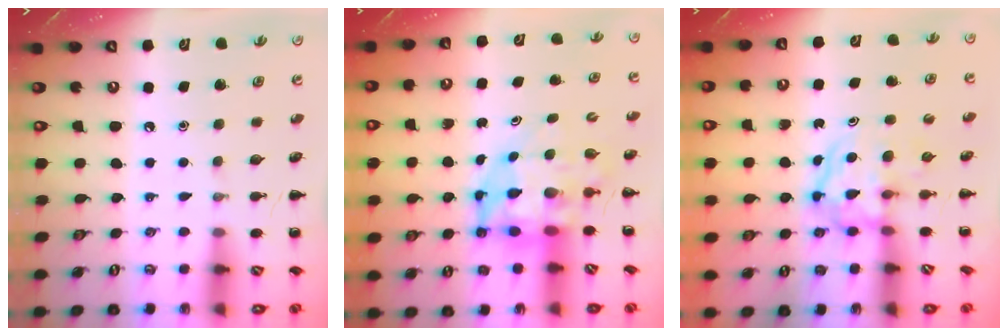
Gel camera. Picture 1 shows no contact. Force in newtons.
{"total": 6.3, "press": 6.0, "slide": 1.8}
{"total": 3.8, "press": 3.8, "slide": 0.4}